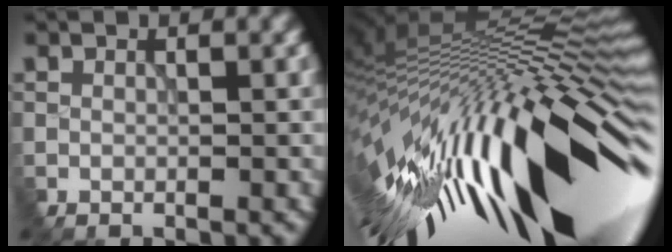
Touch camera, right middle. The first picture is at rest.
{"total": 18.2, "force": [-2.3, 6.1, 17.0], "torque": [-0.270, -0.007, -0.052]}